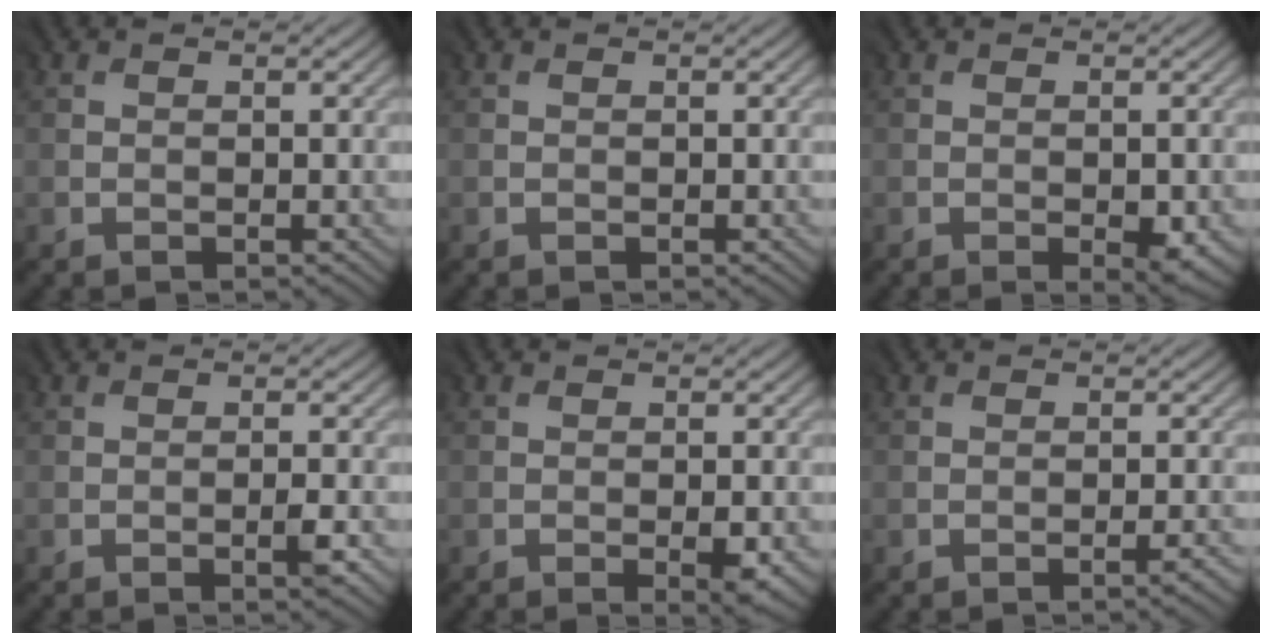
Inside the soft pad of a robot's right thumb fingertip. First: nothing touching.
{"total": 0.0}
{"total": 3.2, "force": [-1.0, 1.4, 2.7], "torque": [-0.044, -0.008, -0.010]}
{"total": 1.7, "force": [-0.9, -0.1, 1.4], "torque": [-0.021, -0.002, -0.014]}
{"total": 3.1, "force": [-1.1, 1.0, 2.7], "torque": [-0.047, -0.007, -0.013]}
{"total": 1.6, "force": [-1.1, -0.1, 1.2], "torque": [-0.016, -0.002, -0.018]}